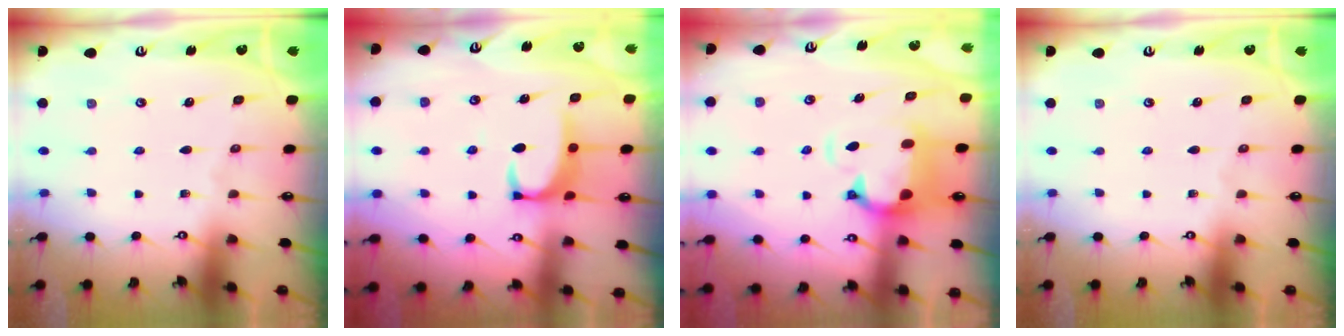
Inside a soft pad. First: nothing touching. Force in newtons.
{"total": 3.4, "press": 3.4, "slide": 0.6}
{"total": 2.6, "press": 2.1, "slide": 1.5}
{"total": 0.0}